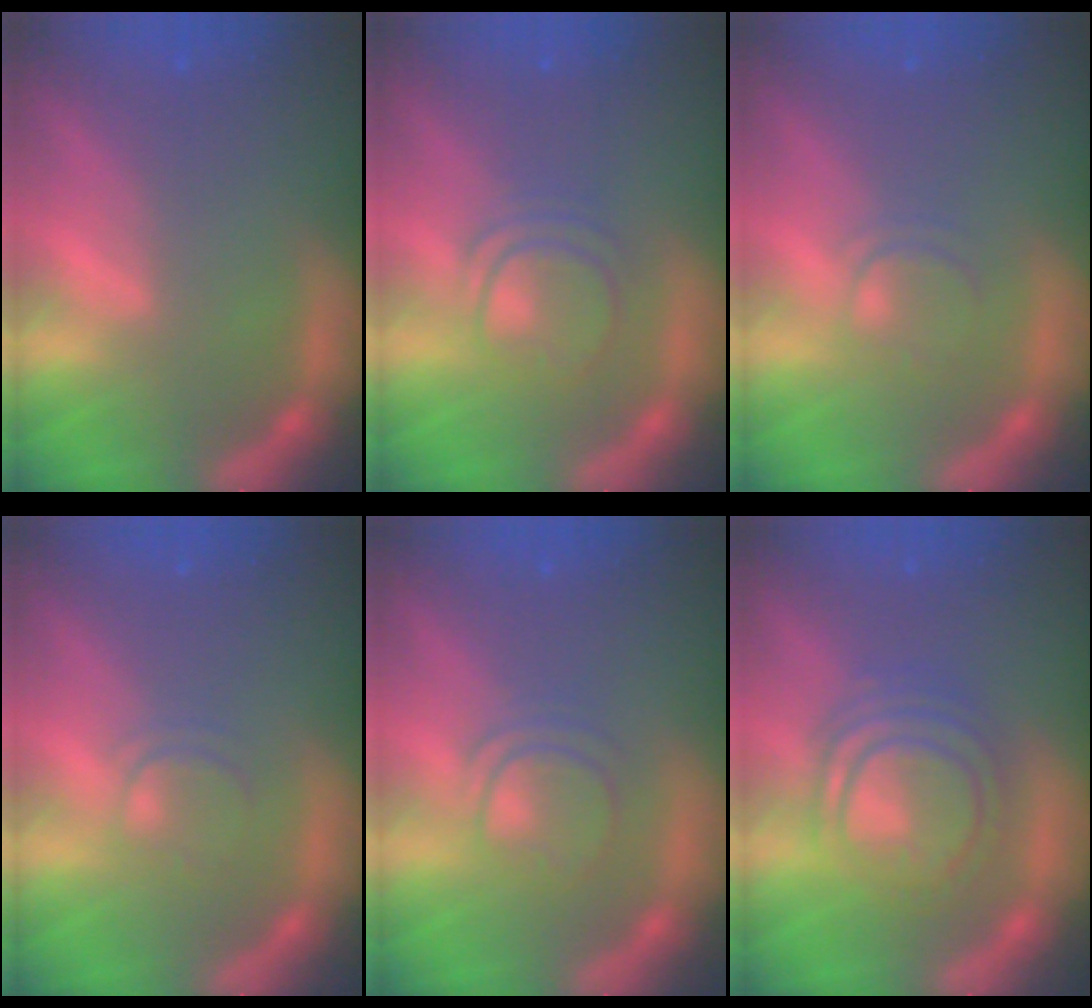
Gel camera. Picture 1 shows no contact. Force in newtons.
{"total": 4.0}
{"total": 2.0}
{"total": 2.0}
{"total": 3.5}
{"total": 7.6}